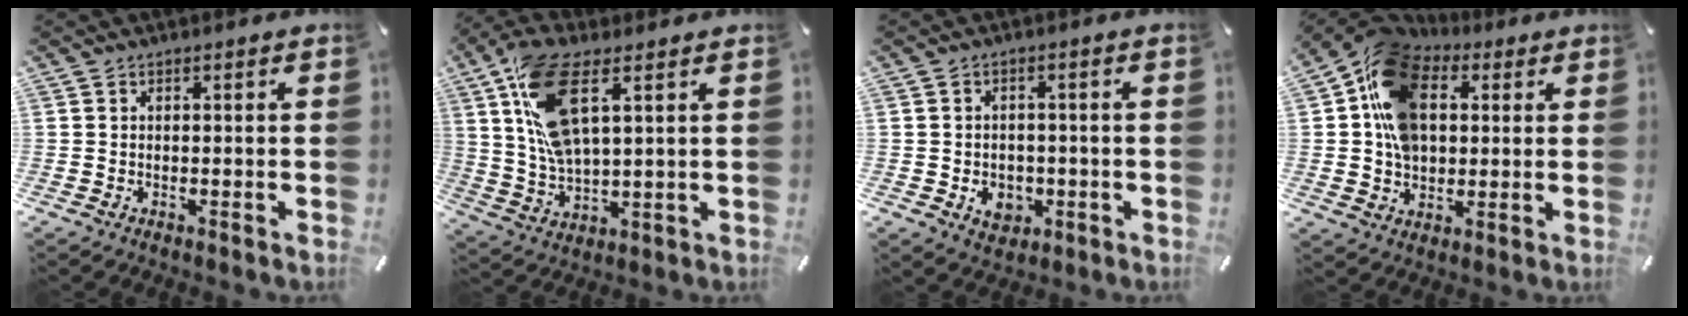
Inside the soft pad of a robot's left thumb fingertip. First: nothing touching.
{"total": 14.7, "force": [6.2, 6.2, 11.8], "torque": [-0.258, -0.014, 0.114]}
{"total": 5.4, "force": [-1.4, 4.6, 2.4], "torque": [-0.030, 0.003, -0.026]}
{"total": 16.3, "force": [3.8, 12.4, 9.9], "torque": [-0.203, -0.001, 0.071]}